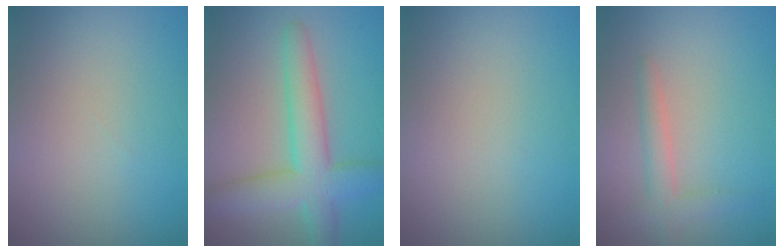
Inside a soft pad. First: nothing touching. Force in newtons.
{"total": 6.3, "press": 6.3, "slide": 0.3}
{"total": 0.0}
{"total": 2.3, "press": 2.3, "slide": 0.1}